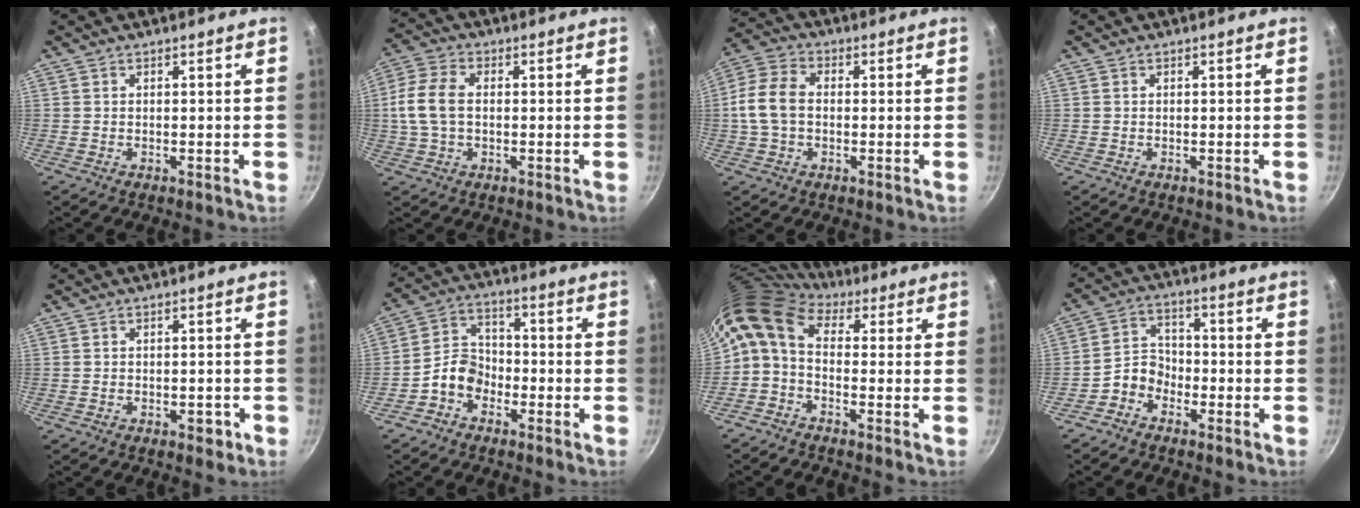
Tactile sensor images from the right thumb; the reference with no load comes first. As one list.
[{"total": 8.9, "force": [0.3, 5.7, 6.8], "torque": [-0.143, 0.018, -0.004]}, {"total": 9.2, "force": [-0.1, 6.5, 6.6], "torque": [-0.125, 0.022, -0.014]}, {"total": 0.0}, {"total": 2.1, "force": [-1.0, 1.3, 1.4], "torque": [-0.008, 0.014, -0.007]}, {"total": 7.1, "force": [-3.4, 5.3, 3.3], "torque": [-0.035, 0.043, -0.077]}, {"total": 9.4, "force": [1.2, 6.3, 6.9], "torque": [-0.138, 0.030, 0.001]}, {"total": 5.4, "force": [-3.2, 4.0, 2.0], "torque": [-0.013, 0.041, -0.072]}]